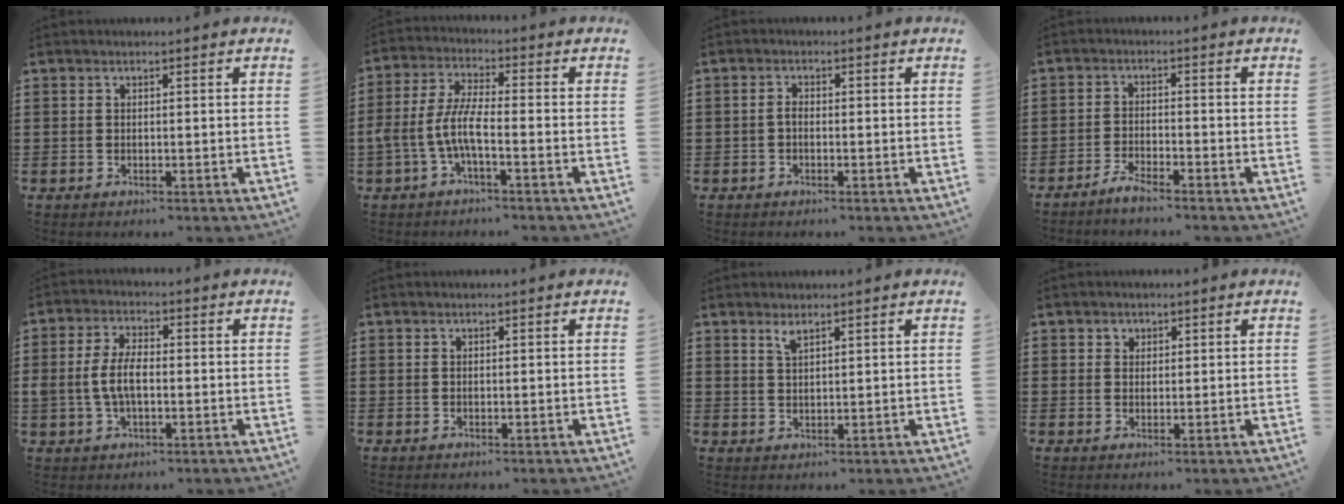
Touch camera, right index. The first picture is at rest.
{"total": 6.0, "force": [-2.4, 1.3, 5.3], "torque": [-0.133, -0.012, -0.054]}
{"total": 1.4, "force": [-0.5, 0.7, 1.1], "torque": [-0.022, 0.001, -0.010]}
{"total": 2.5, "force": [-2.4, 0.0, 0.6], "torque": [-0.012, 0.004, -0.047]}
{"total": 5.5, "force": [-0.6, 2.7, 4.8], "torque": [-0.116, -0.002, -0.019]}
{"total": 0.0}
{"total": 1.8, "force": [1.4, 0.3, 1.0], "torque": [-0.024, 0.001, 0.026]}
{"total": 1.4, "force": [0.7, 1.2, 0.1], "torque": [-0.008, 0.006, 0.013]}